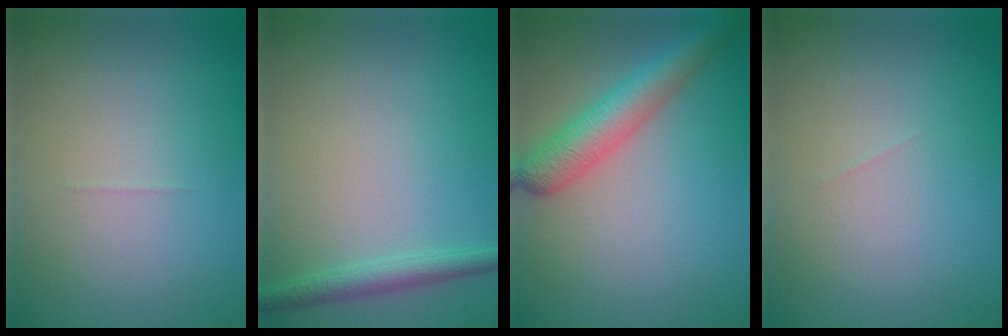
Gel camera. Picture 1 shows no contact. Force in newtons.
{"total": 2.2, "press": 2.2, "slide": 0.1}
{"total": 4.9, "press": 4.9, "slide": 0.2}
{"total": 0.0}